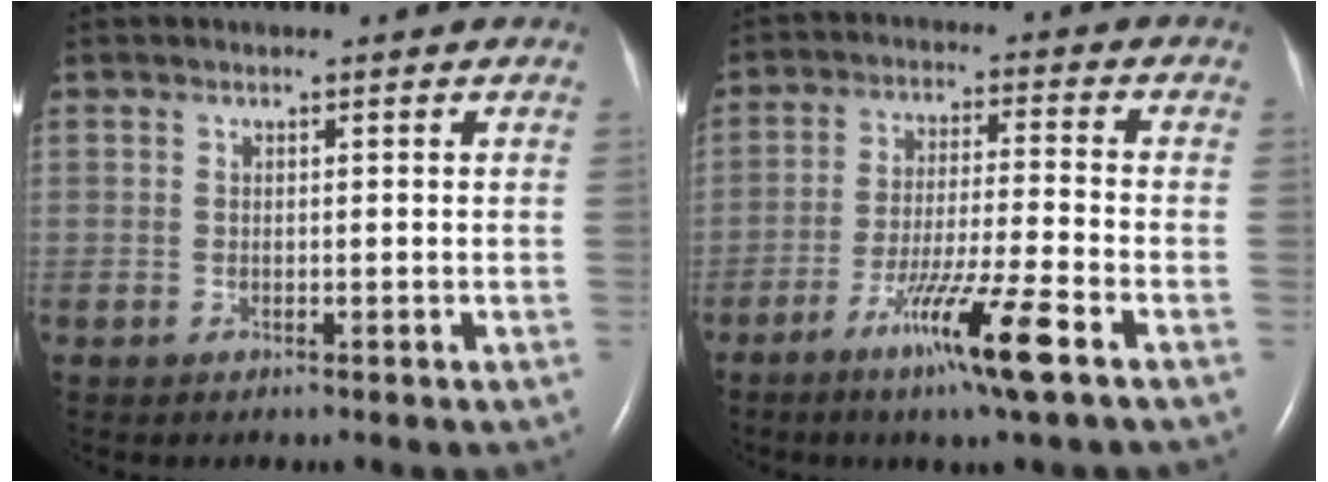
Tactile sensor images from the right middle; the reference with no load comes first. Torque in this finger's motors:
{"motor_torque": [1.27, -0.87, 0.67, 0.18]}